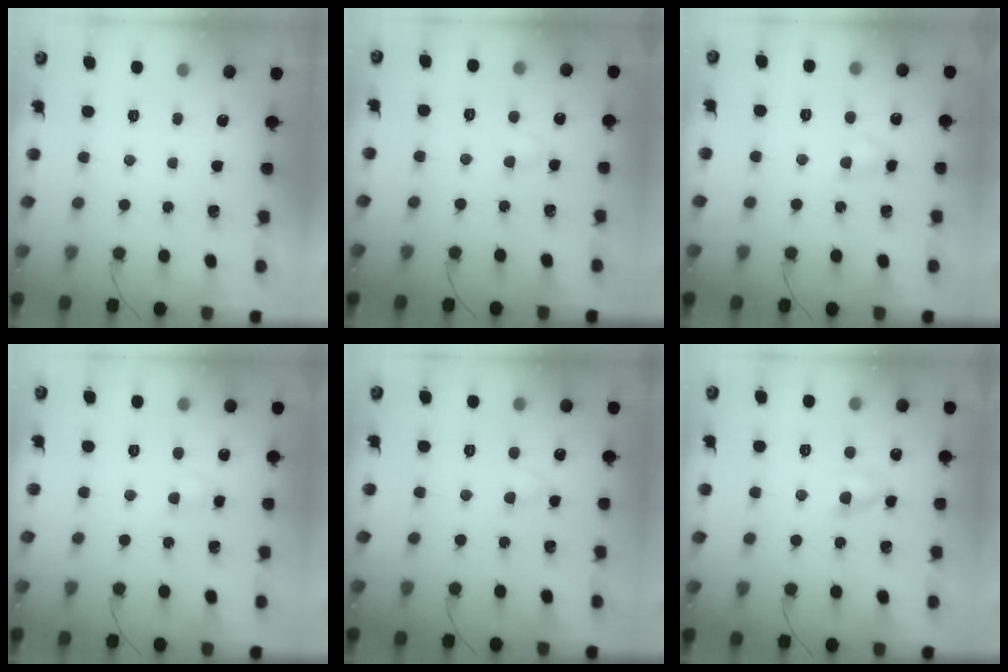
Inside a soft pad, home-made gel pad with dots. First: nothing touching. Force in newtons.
{"total": 2.0, "press": 1.8, "slide": 0.9}
{"total": 3.1, "press": 2.8, "slide": 1.3}
{"total": 2.7, "press": 2.4, "slide": 1.2}
{"total": 2.2, "press": 1.9, "slide": 1.0}
{"total": 3.3, "press": 3.0, "slide": 1.2}